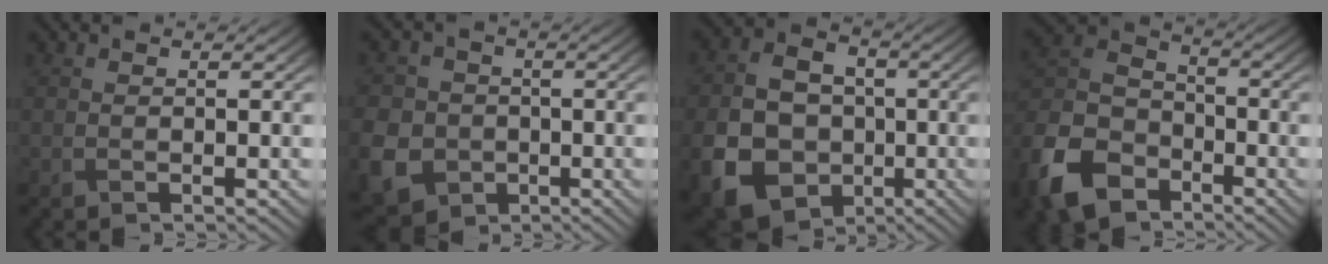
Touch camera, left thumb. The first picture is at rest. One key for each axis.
{"total": 9.4, "fx": -2.7, "fy": 8.4, "fz": 3.2, "tx": -0.113, "ty": -0.041, "tz": -0.069}
{"total": 13.3, "fx": -4.0, "fy": 10.6, "fz": 7.0, "tx": -0.195, "ty": -0.053, "tz": -0.066}
{"total": 13.1, "fx": -8.0, "fy": 8.1, "fz": 6.6, "tx": -0.178, "ty": -0.025, "tz": -0.177}